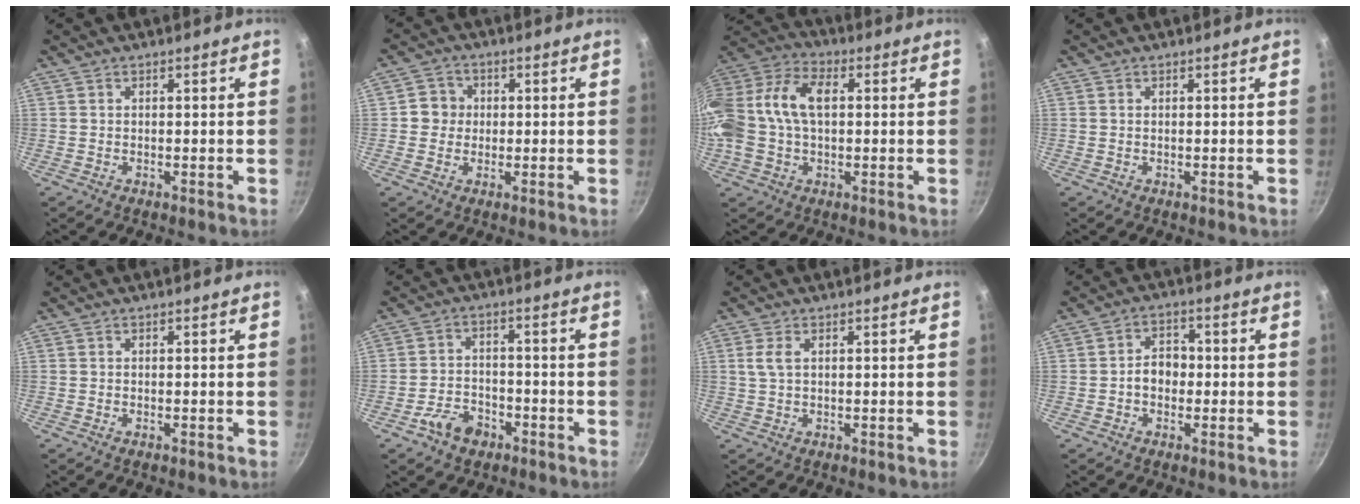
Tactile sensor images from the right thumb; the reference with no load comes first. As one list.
[{"total": 4.5, "force": [0.2, 4.3, 1.4], "torque": [0.003, 0.008, -0.003]}, {"total": 18.9, "force": [2.1, 11.8, 14.7], "torque": [-0.340, 0.034, 0.037]}, {"total": 0.0}, {"total": 0.0}, {"total": 6.5, "force": [-3.8, 4.3, 3.1], "torque": [-0.039, 0.030, -0.064]}, {"total": 2.6, "force": [0.7, 1.3, 2.1], "torque": [-0.057, 0.008, 0.017]}, {"total": 5.1, "force": [-0.7, 3.8, 3.3], "torque": [-0.036, 0.019, -0.021]}]